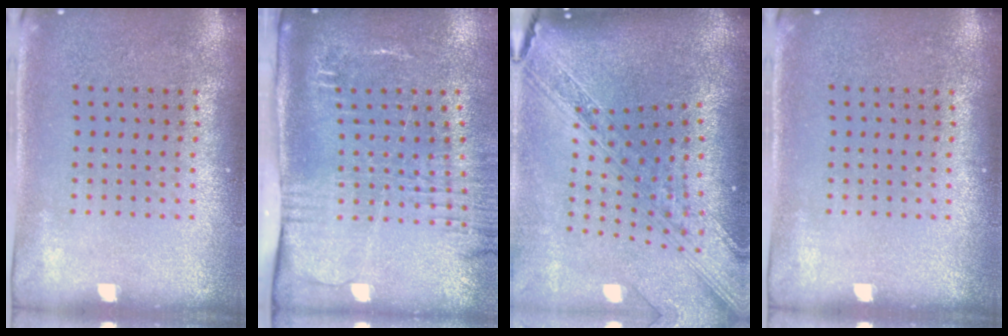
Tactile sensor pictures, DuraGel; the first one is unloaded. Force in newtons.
{"total": 2.7, "press": 2.1, "slide": 1.7}
{"total": 3.5, "press": 2.6, "slide": 2.4}
{"total": 0.0}